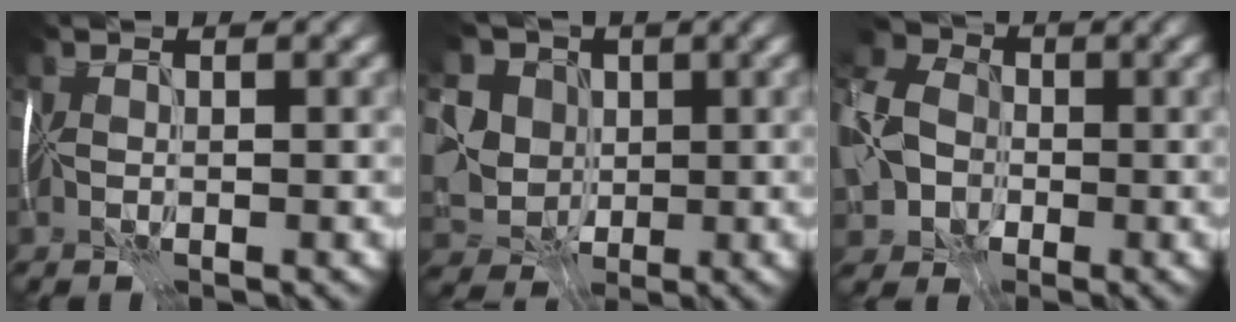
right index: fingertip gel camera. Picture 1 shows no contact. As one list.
[{"total": 7.2, "force": [1.1, 6.1, 3.7], "torque": [-0.073, 0.018, 0.000]}, {"total": 8.0, "force": [-2.3, 6.1, 4.7], "torque": [-0.119, -0.009, -0.054]}]